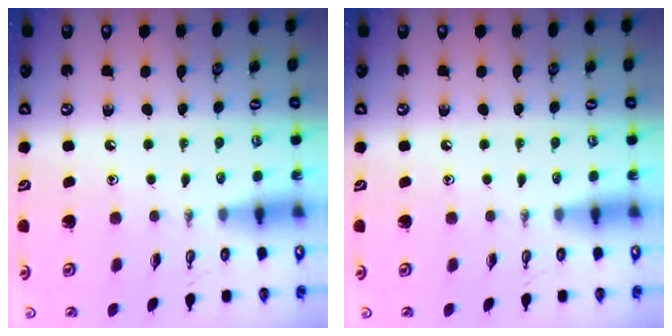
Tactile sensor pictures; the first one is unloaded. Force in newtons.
{"total": 0.0}